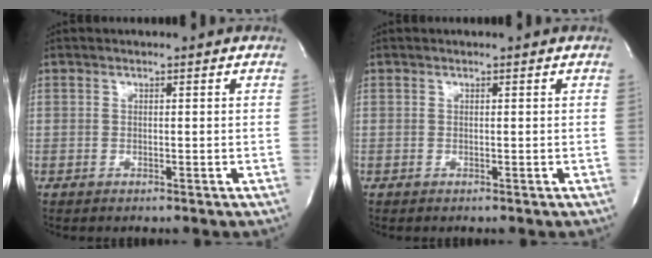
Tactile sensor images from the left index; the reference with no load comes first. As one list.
[{"total": 0.0}]